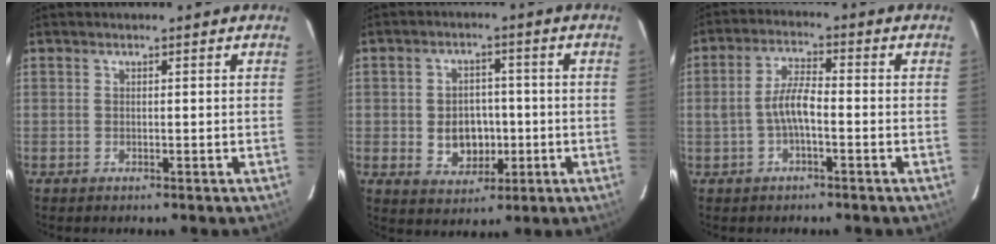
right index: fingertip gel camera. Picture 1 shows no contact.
{"total": 7.4, "force": [-1.1, 6.0, 4.2], "torque": [-0.089, 0.009, -0.003]}
{"total": 5.4, "force": [-1.5, 1.6, 4.9], "torque": [-0.099, 0.011, -0.027]}